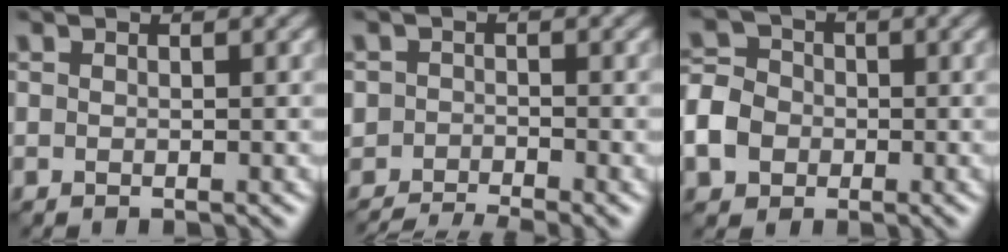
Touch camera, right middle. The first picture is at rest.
{"total": 4.5, "force": [-4.2, 0.7, 1.6], "torque": [-0.025, -0.010, -0.079]}
{"total": 5.2, "force": [-1.4, 4.3, 2.4], "torque": [-0.049, -0.002, -0.037]}